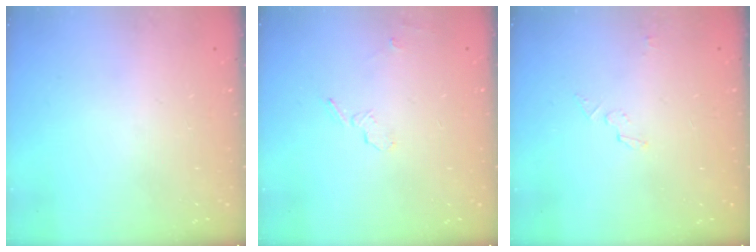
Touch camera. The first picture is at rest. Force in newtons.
{"total": 5.8, "press": 5.5, "slide": 1.7}
{"total": 2.9, "press": 2.9, "slide": 0.2}